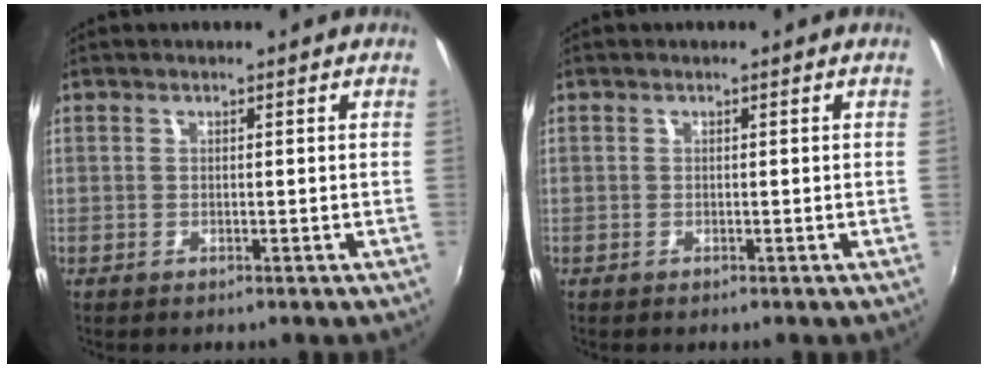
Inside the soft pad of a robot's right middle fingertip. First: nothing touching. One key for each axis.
{"total": 0.0}